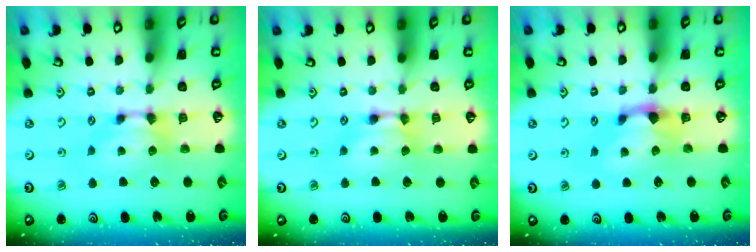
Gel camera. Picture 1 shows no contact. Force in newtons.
{"total": 1.6, "press": 1.6, "slide": 0.1}
{"total": 1.4, "press": 0.8, "slide": 1.2}